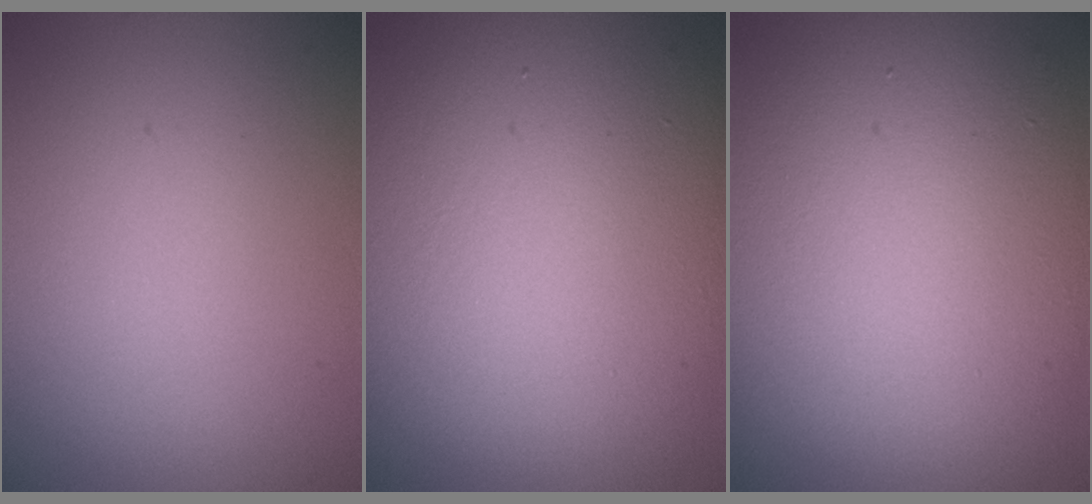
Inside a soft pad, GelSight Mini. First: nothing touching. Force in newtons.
{"total": 15.4, "press": 15.4, "slide": 0.4}
{"total": 13.9, "press": 13.9, "slide": 0.6}